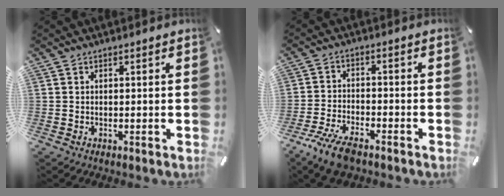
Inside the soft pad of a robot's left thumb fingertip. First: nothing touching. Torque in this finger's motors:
{"motor_torque": [-0.72, 0.94, 0.53, 0.57, 0.04]}